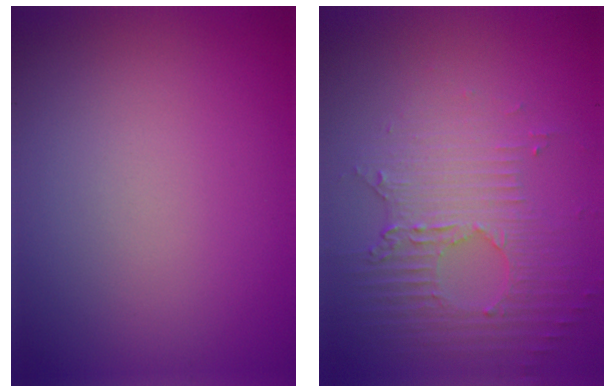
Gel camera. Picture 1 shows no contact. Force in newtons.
{"total": 5.2, "press": 3.4, "slide": 3.9}